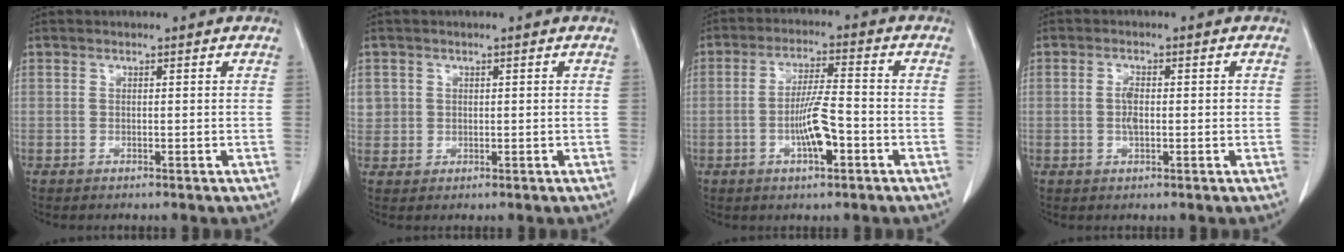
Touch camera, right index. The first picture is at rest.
{"total": 2.4, "force": [0.5, 2.3, 0.3], "torque": [0.005, 0.005, 0.012]}
{"total": 6.7, "force": [-2.2, 0.6, 6.3], "torque": [-0.123, 0.002, -0.039]}
{"total": 2.8, "force": [-0.2, 1.2, 2.6], "torque": [-0.054, 0.004, -0.004]}